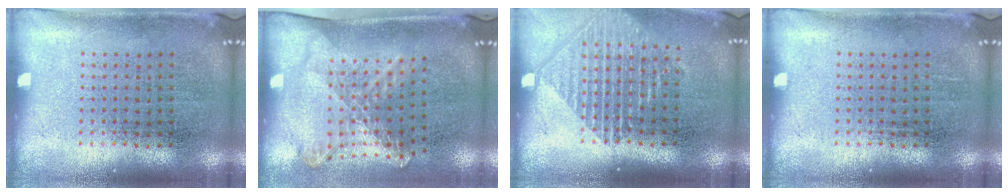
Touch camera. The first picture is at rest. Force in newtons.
{"total": 1.9, "press": 1.4, "slide": 1.3}
{"total": 1.4, "press": 1.3, "slide": 0.6}
{"total": 0.0}